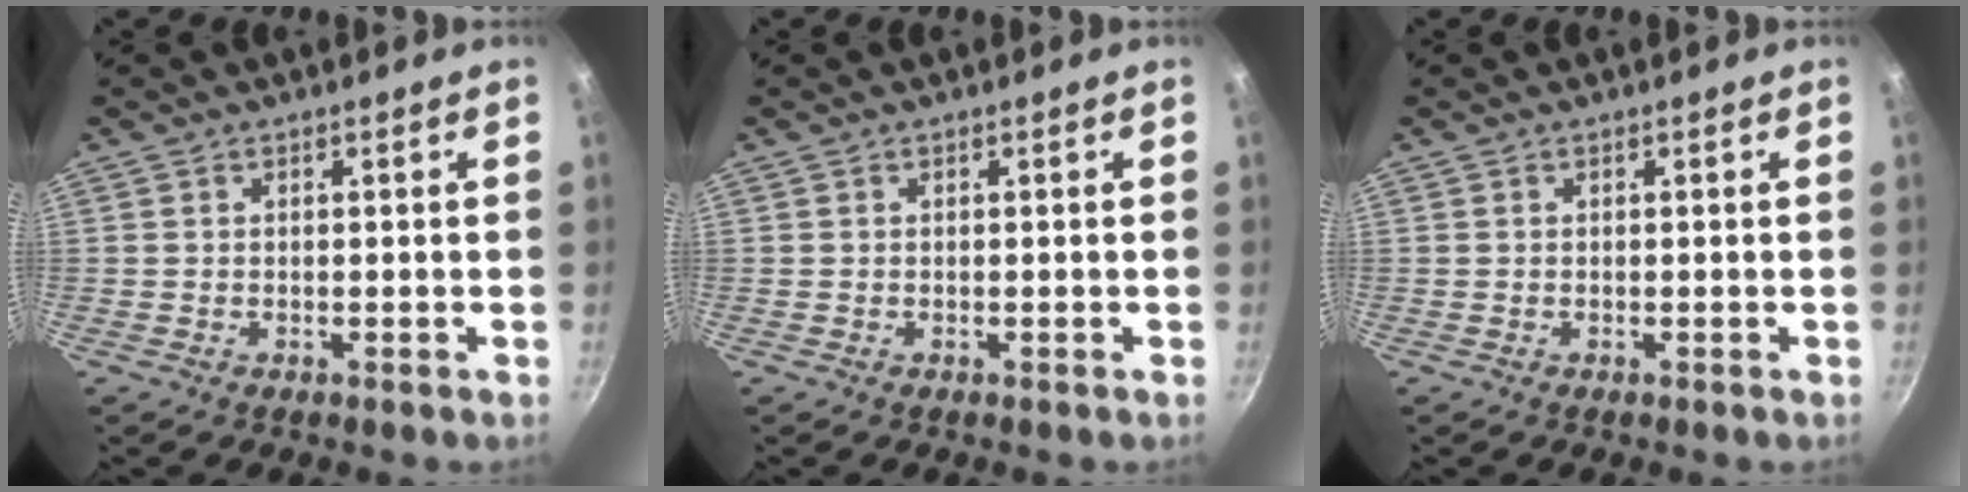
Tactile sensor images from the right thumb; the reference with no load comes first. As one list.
[{"total": 0.0}, {"total": 0.0}]